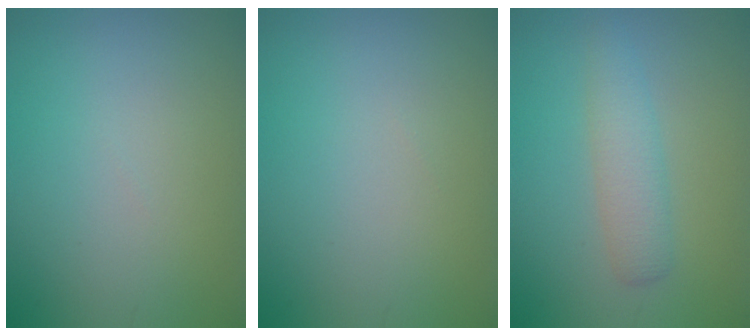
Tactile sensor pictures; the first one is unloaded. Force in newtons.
{"total": 0.0}
{"total": 2.8, "press": 2.8, "slide": 0.1}